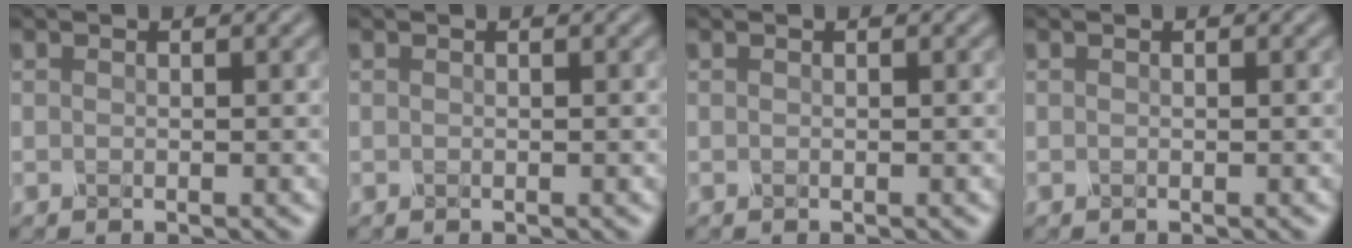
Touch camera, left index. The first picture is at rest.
{"total": 0.0}
{"total": 0.0}
{"total": 0.0}